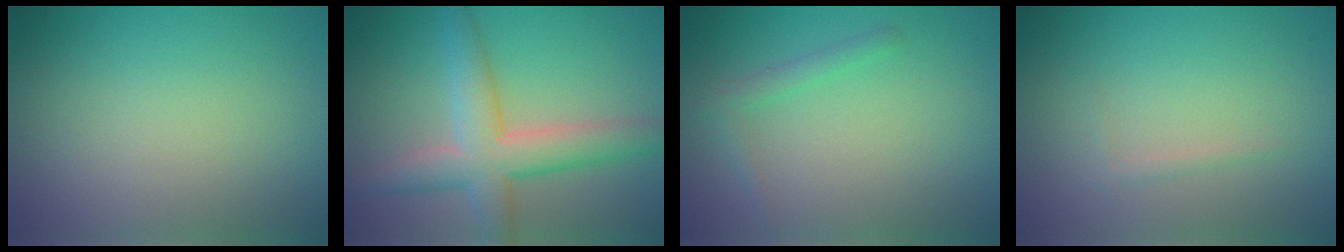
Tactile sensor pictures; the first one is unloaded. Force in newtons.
{"total": 5.3, "press": 5.3, "slide": 0.1}
{"total": 1.4, "press": 1.4, "slide": 0.1}
{"total": 0.6, "press": 0.6, "slide": 0.1}